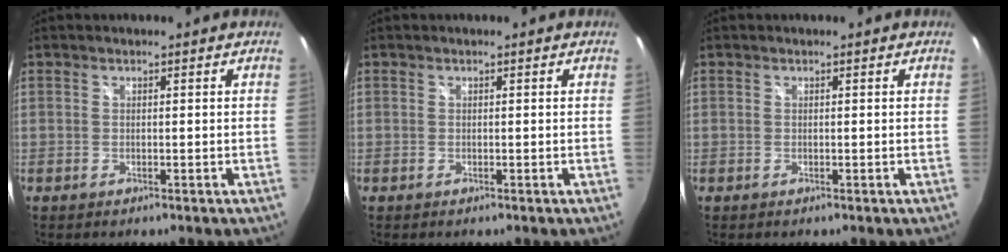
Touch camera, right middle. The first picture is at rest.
{"total": 0.0}
{"total": 0.0}